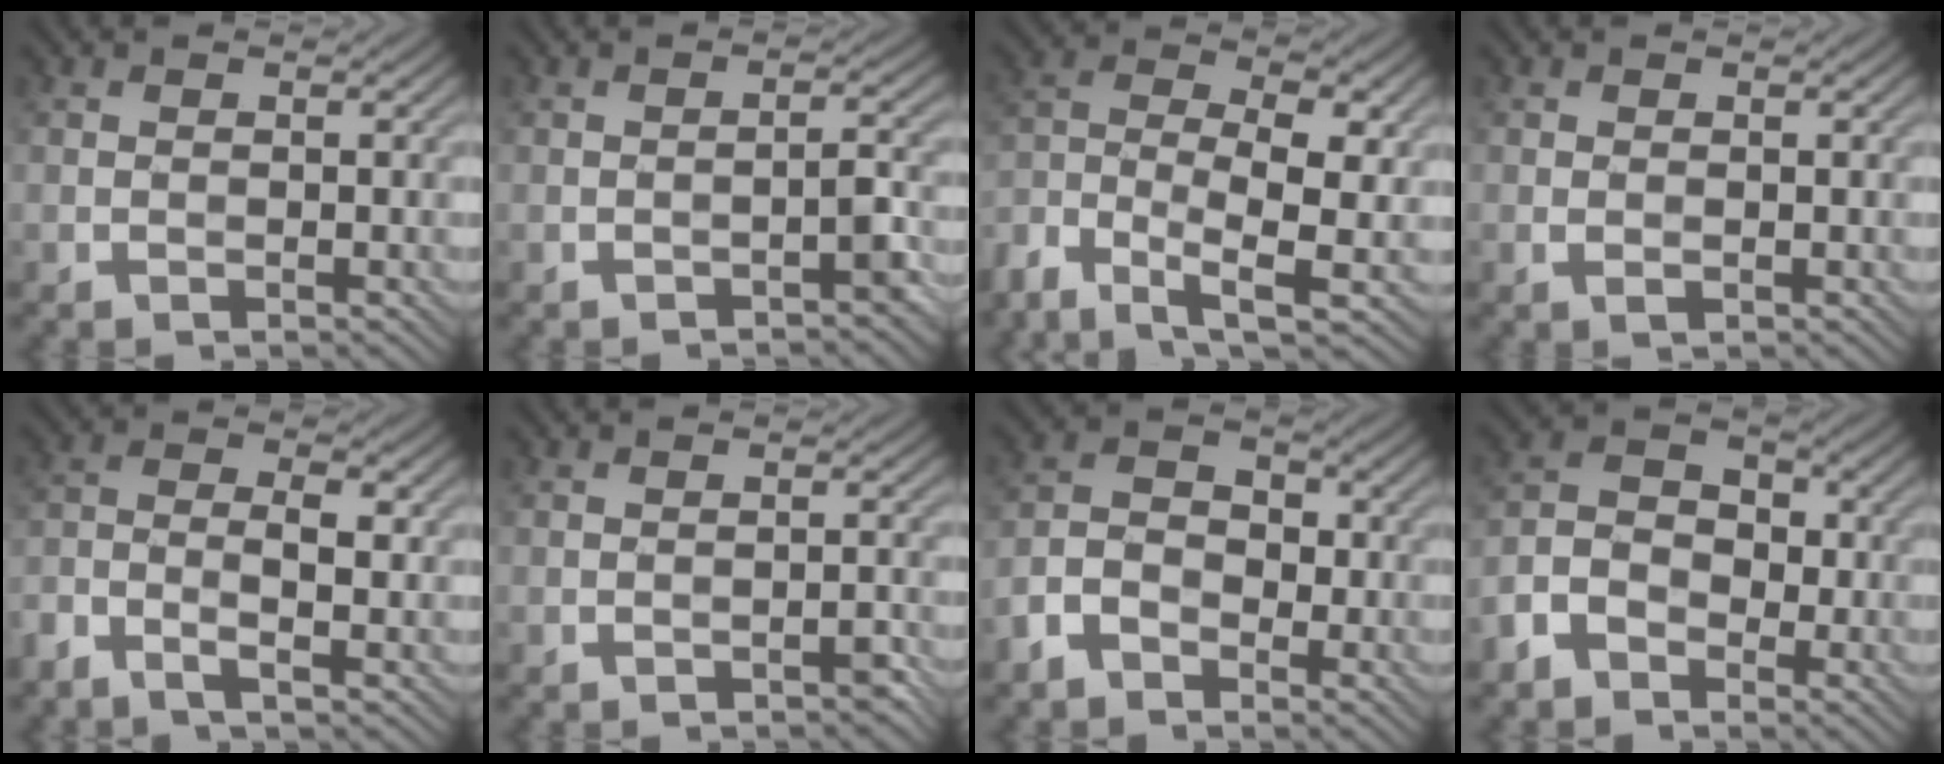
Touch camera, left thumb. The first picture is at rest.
{"total": 2.6, "force": [-1.7, 0.5, 1.8], "torque": [-0.026, 0.012, -0.029]}
{"total": 9.1, "force": [-4.4, 4.3, 6.8], "torque": [-0.137, -0.007, -0.095]}
{"total": 1.0, "force": [-0.1, 0.5, 0.8], "torque": [-0.015, -0.002, -0.001]}
{"total": 4.6, "force": [-2.4, 1.5, 3.7], "torque": [-0.080, 0.000, -0.054]}
{"total": 1.3, "force": [-1.0, 0.3, 0.8], "torque": [-0.009, 0.003, -0.013]}
{"total": 5.0, "force": [-3.0, 3.2, 2.5], "torque": [-0.051, 0.004, -0.072]}
{"total": 5.7, "force": [-3.2, 3.9, 2.7], "torque": [-0.059, 0.004, -0.073]}